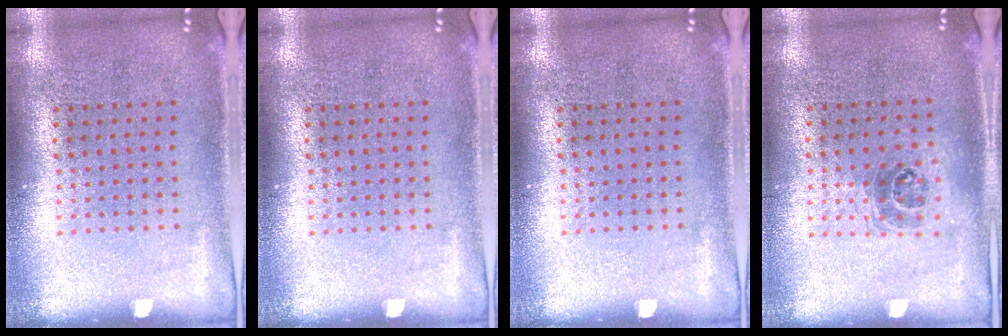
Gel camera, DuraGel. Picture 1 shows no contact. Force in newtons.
{"total": 0.0}
{"total": 0.0}
{"total": 1.0, "press": 0.9, "slide": 0.5}